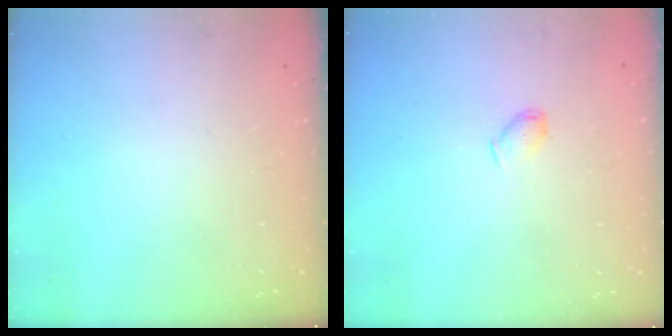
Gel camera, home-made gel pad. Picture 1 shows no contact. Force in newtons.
{"total": 4.7, "press": 4.6, "slide": 0.8}